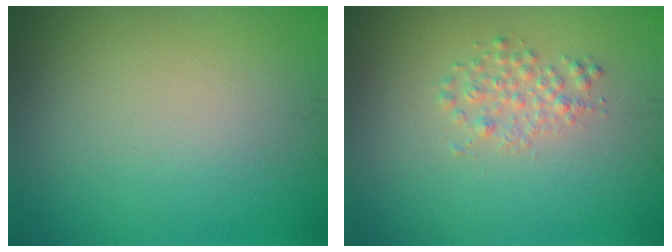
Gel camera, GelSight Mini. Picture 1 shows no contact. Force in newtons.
{"total": 1.6, "press": 1.6, "slide": 0.1}